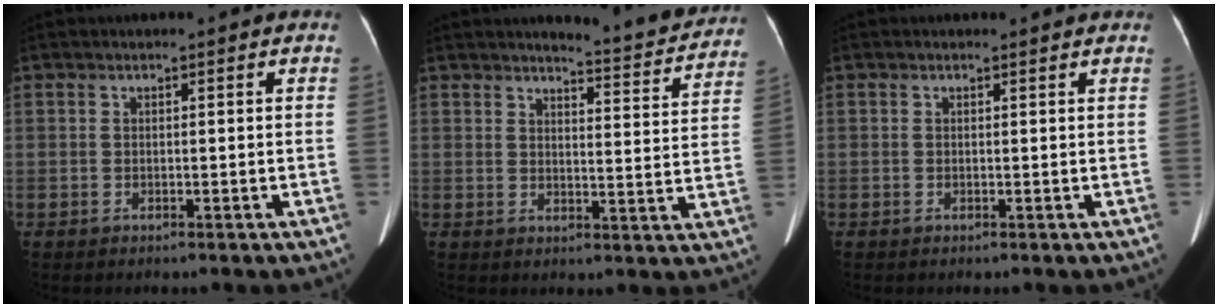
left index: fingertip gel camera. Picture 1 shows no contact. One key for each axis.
{"total": 9.6, "fx": 9.3, "fy": 0.8, "fz": 2.5, "tx": -0.028, "ty": -0.023, "tz": 0.104}
{"total": 0.6, "fx": 0.5, "fy": 0.4, "fz": 0.0, "tx": -0.007, "ty": 0.005, "tz": 0.005}